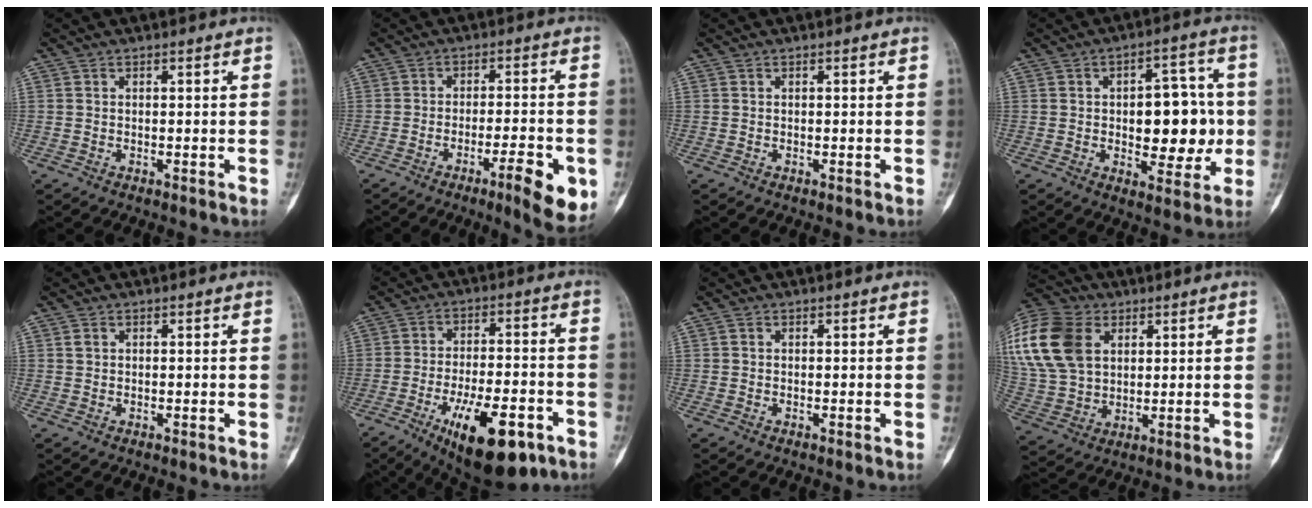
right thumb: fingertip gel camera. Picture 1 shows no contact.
{"total": 9.6, "force": [-3.9, 1.9, 8.5], "torque": [-0.118, 0.008, -0.052]}
{"total": 0.0}
{"total": 13.9, "force": [-0.5, 7.7, 11.6], "torque": [-0.111, 0.017, -0.002]}
{"total": 0.9, "force": [0.3, 0.7, 0.4], "torque": [-0.006, 0.002, 0.007]}
{"total": 16.9, "force": [-8.4, 6.6, 13.1], "torque": [-0.197, 0.032, -0.119]}
{"total": 0.0}
{"total": 21.9, "force": [7.1, 15.5, 13.7], "torque": [-0.305, 0.015, 0.138]}